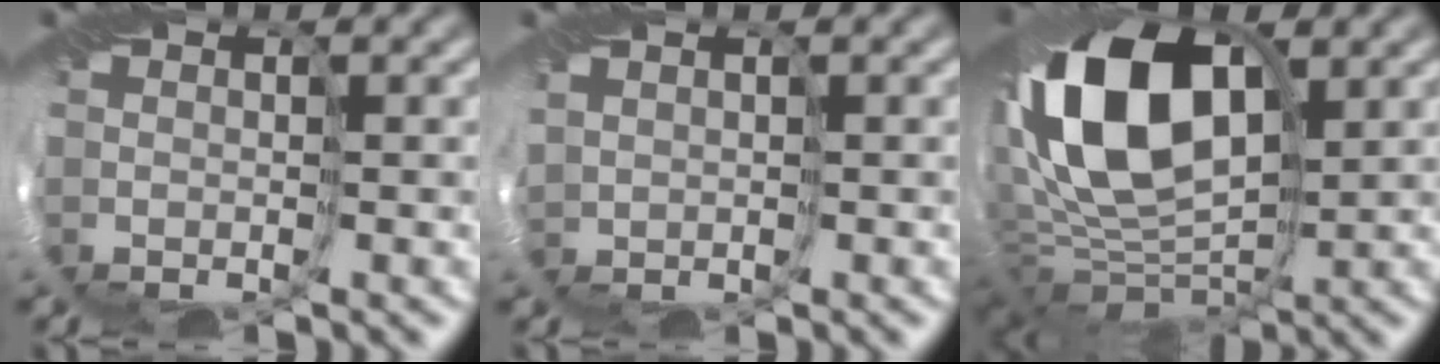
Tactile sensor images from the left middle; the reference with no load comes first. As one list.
[{"total": 0.8, "force": [0.5, 0.6, 0.1], "torque": [-0.010, -0.001, 0.014]}, {"total": 15.0, "force": [1.2, 9.1, 11.8], "torque": [-0.243, -0.001, 0.015]}]